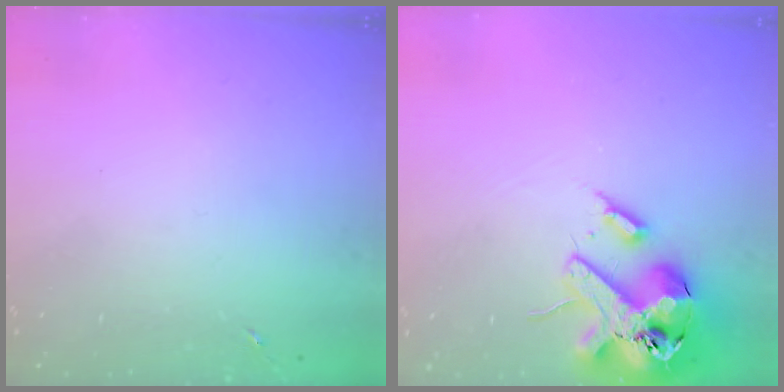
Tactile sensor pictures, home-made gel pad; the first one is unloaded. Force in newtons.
{"total": 16.5, "press": 16.3, "slide": 2.8}